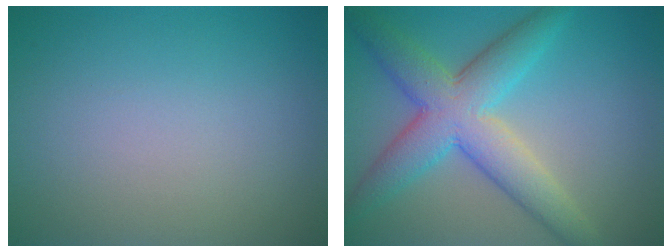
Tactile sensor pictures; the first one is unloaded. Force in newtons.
{"total": 7.3, "press": 7.3, "slide": 0.3}